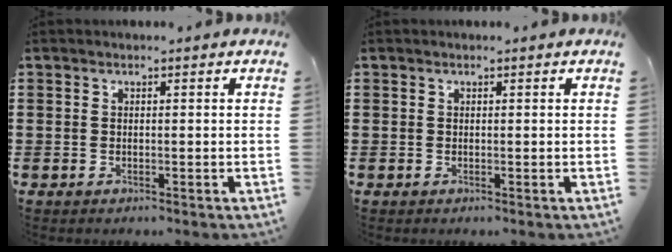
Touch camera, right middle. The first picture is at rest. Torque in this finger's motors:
{"motor_torque": [0.00, 0.00, 0.03, -0.01]}